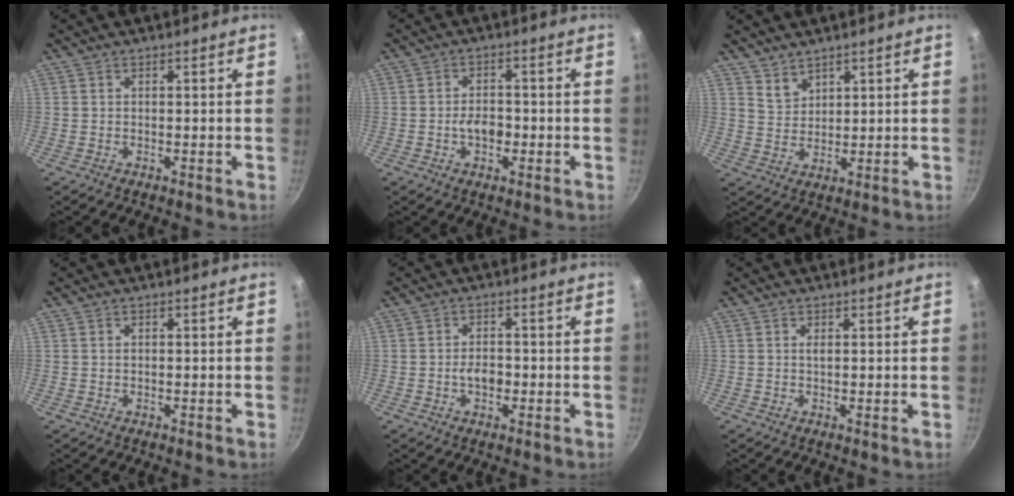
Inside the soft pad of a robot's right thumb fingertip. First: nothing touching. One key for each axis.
{"total": 4.6, "fx": -1.1, "fy": 2.9, "fz": 3.3, "tx": -0.039, "ty": 0.013, "tz": -0.020}
{"total": 3.7, "fx": 3.0, "fy": 2.0, "fz": 0.9, "tx": -0.008, "ty": -0.013, "tz": 0.063}
{"total": 0.7, "fx": 0.2, "fy": 0.5, "fz": 0.5, "tx": -0.008, "ty": 0.002, "tz": 0.002}
{"total": 3.9, "fx": -0.9, "fy": 2.5, "fz": 2.9, "tx": -0.037, "ty": 0.010, "tz": -0.016}
{"total": 0.9, "fx": 0.3, "fy": 0.1, "fz": 0.8, "tx": -0.014, "ty": -0.006, "tz": 0.001}